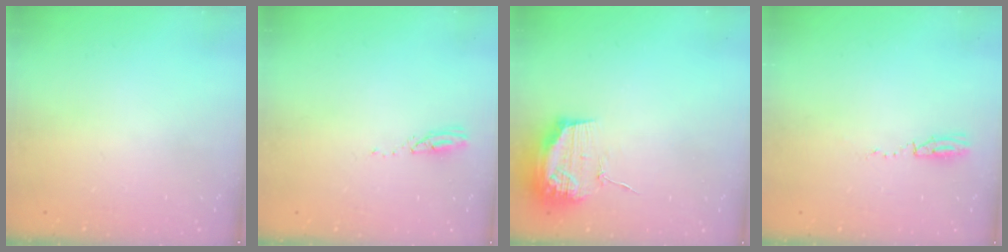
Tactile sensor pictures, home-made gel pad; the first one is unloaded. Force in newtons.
{"total": 3.0, "press": 3.0, "slide": 0.1}
{"total": 13.9, "press": 13.9, "slide": 0.1}
{"total": 3.5, "press": 2.8, "slide": 2.2}